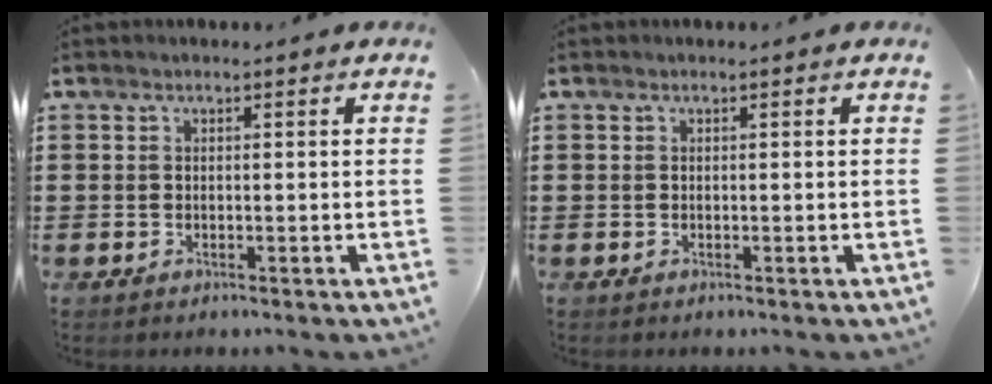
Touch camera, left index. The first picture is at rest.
{"total": 0.0}